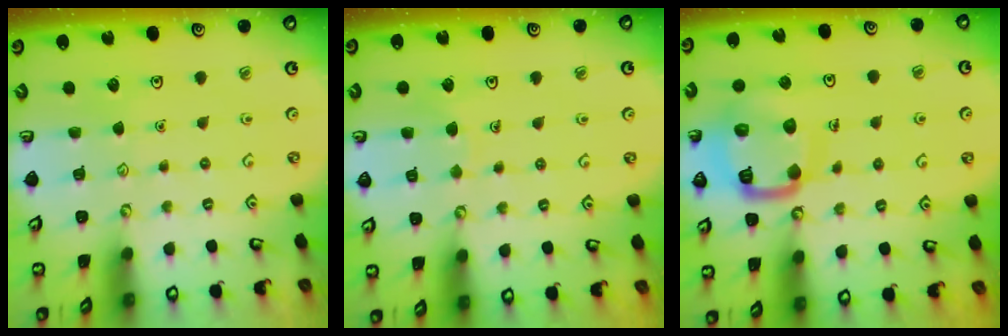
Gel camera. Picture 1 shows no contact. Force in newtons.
{"total": 3.9, "press": 3.9, "slide": 0.2}
{"total": 15.4, "press": 15.3, "slide": 1.6}